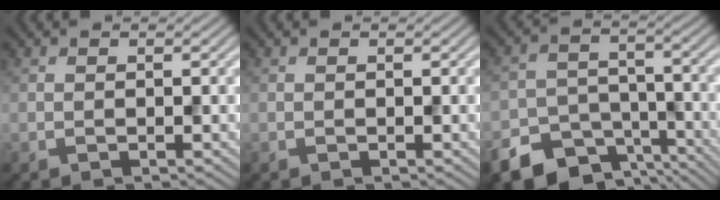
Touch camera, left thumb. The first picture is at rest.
{"total": 0.0}
{"total": 10.9, "force": [-7.7, 6.7, 3.7], "torque": [-0.075, -0.020, -0.124]}